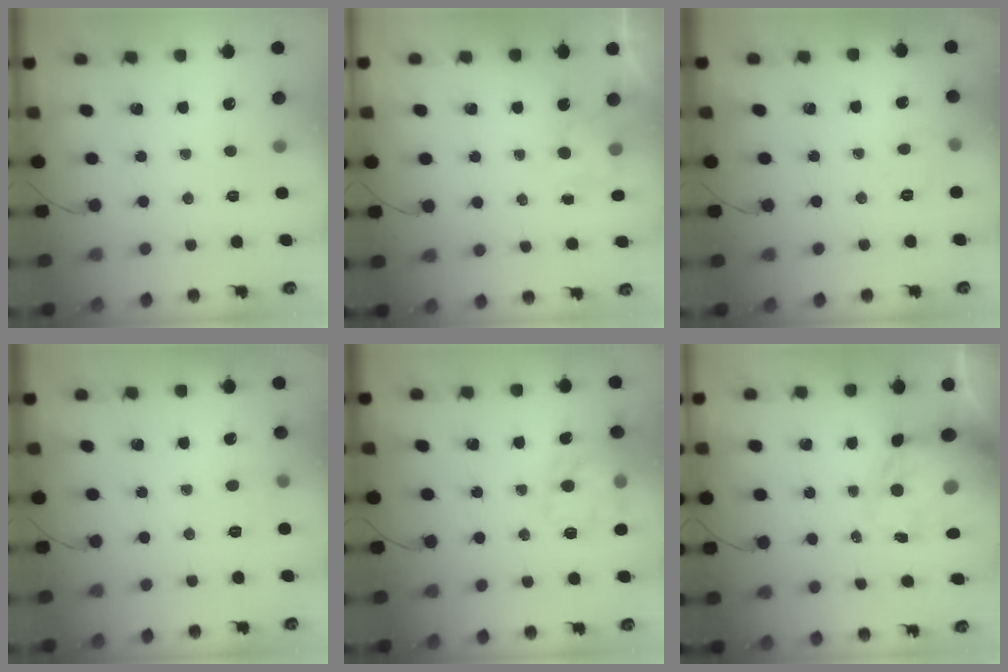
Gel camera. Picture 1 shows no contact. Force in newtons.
{"total": 4.3, "press": 4.3, "slide": 0.7}
{"total": 6.2, "press": 6.0, "slide": 1.4}
{"total": 6.0, "press": 5.9, "slide": 1.4}
{"total": 15.5, "press": 15.5, "slide": 0.9}
{"total": 14.3, "press": 13.8, "slide": 3.7}